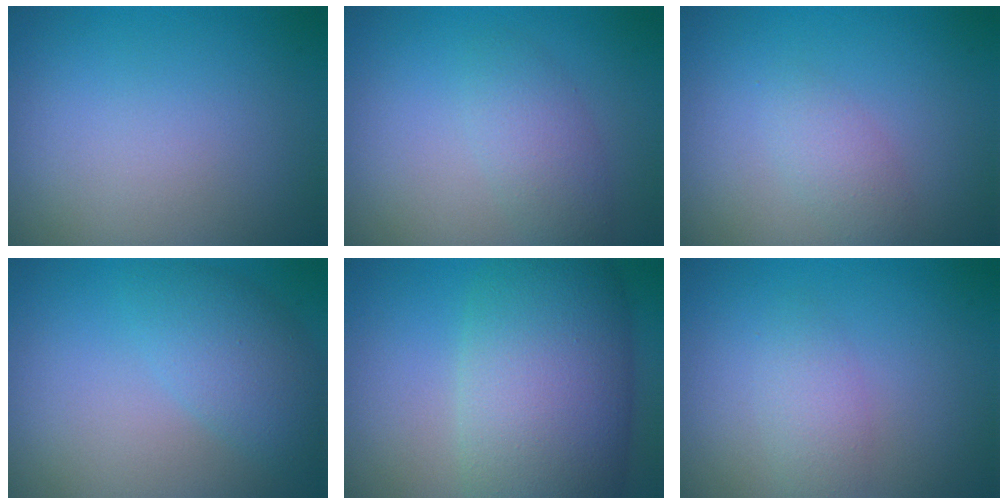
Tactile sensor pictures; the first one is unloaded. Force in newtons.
{"total": 2.5, "press": 2.5, "slide": 0.0}
{"total": 1.7, "press": 1.7, "slide": 0.1}
{"total": 3.9, "press": 3.9, "slide": 0.2}
{"total": 11.5, "press": 11.5, "slide": 0.6}
{"total": 1.9, "press": 1.9, "slide": 0.1}